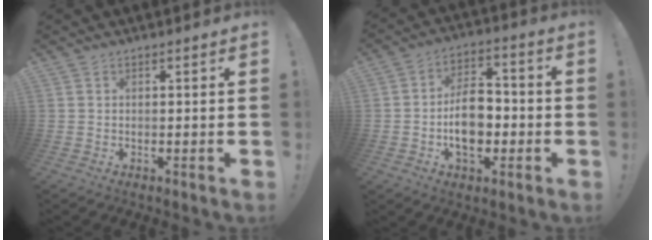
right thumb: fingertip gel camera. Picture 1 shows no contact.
{"total": 12.9, "force": [-2.6, 8.7, 9.1], "torque": [-0.146, 0.014, -0.046]}